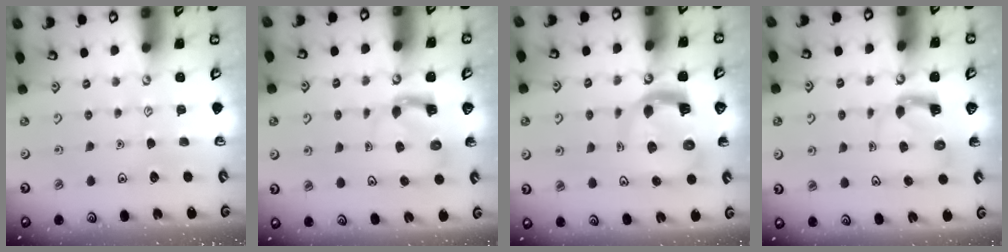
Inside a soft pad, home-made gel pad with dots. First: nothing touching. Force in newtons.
{"total": 3.9, "press": 3.9, "slide": 0.6}
{"total": 7.3, "press": 7.2, "slide": 0.8}
{"total": 3.9, "press": 3.9, "slide": 0.7}